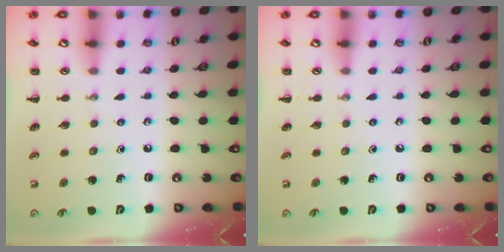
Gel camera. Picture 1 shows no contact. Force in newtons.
{"total": 0.0}